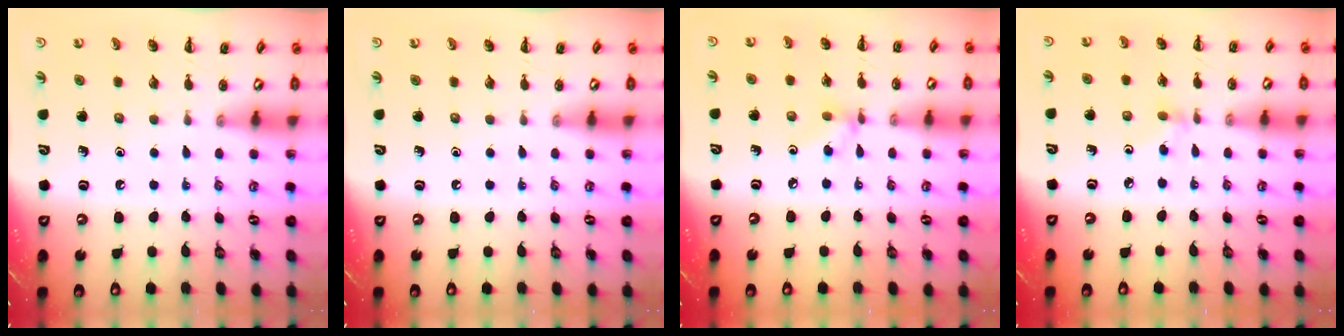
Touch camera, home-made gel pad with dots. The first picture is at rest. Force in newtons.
{"total": 0.0}
{"total": 3.8, "press": 3.7, "slide": 0.8}
{"total": 2.6, "press": 2.4, "slide": 1.0}